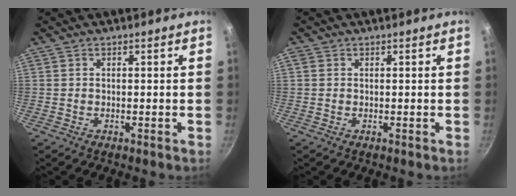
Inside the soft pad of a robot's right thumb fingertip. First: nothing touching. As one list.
[{"total": 1.0, "force": [0.2, 0.8, 0.4], "torque": [-0.009, 0.001, 0.001]}]